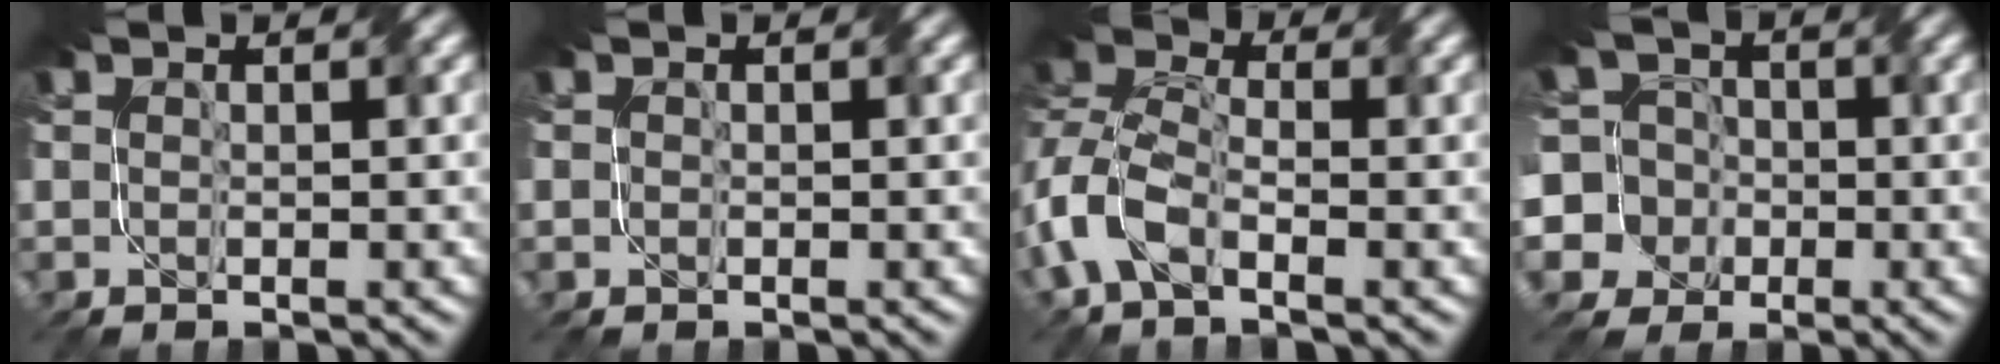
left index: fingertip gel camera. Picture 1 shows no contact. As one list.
[{"total": 0.0}, {"total": 5.6, "force": [-2.4, 2.8, 4.2], "torque": [-0.100, 0.014, -0.063]}, {"total": 11.0, "force": [-2.2, 10.5, 2.3], "torque": [-0.105, 0.018, -0.067]}]